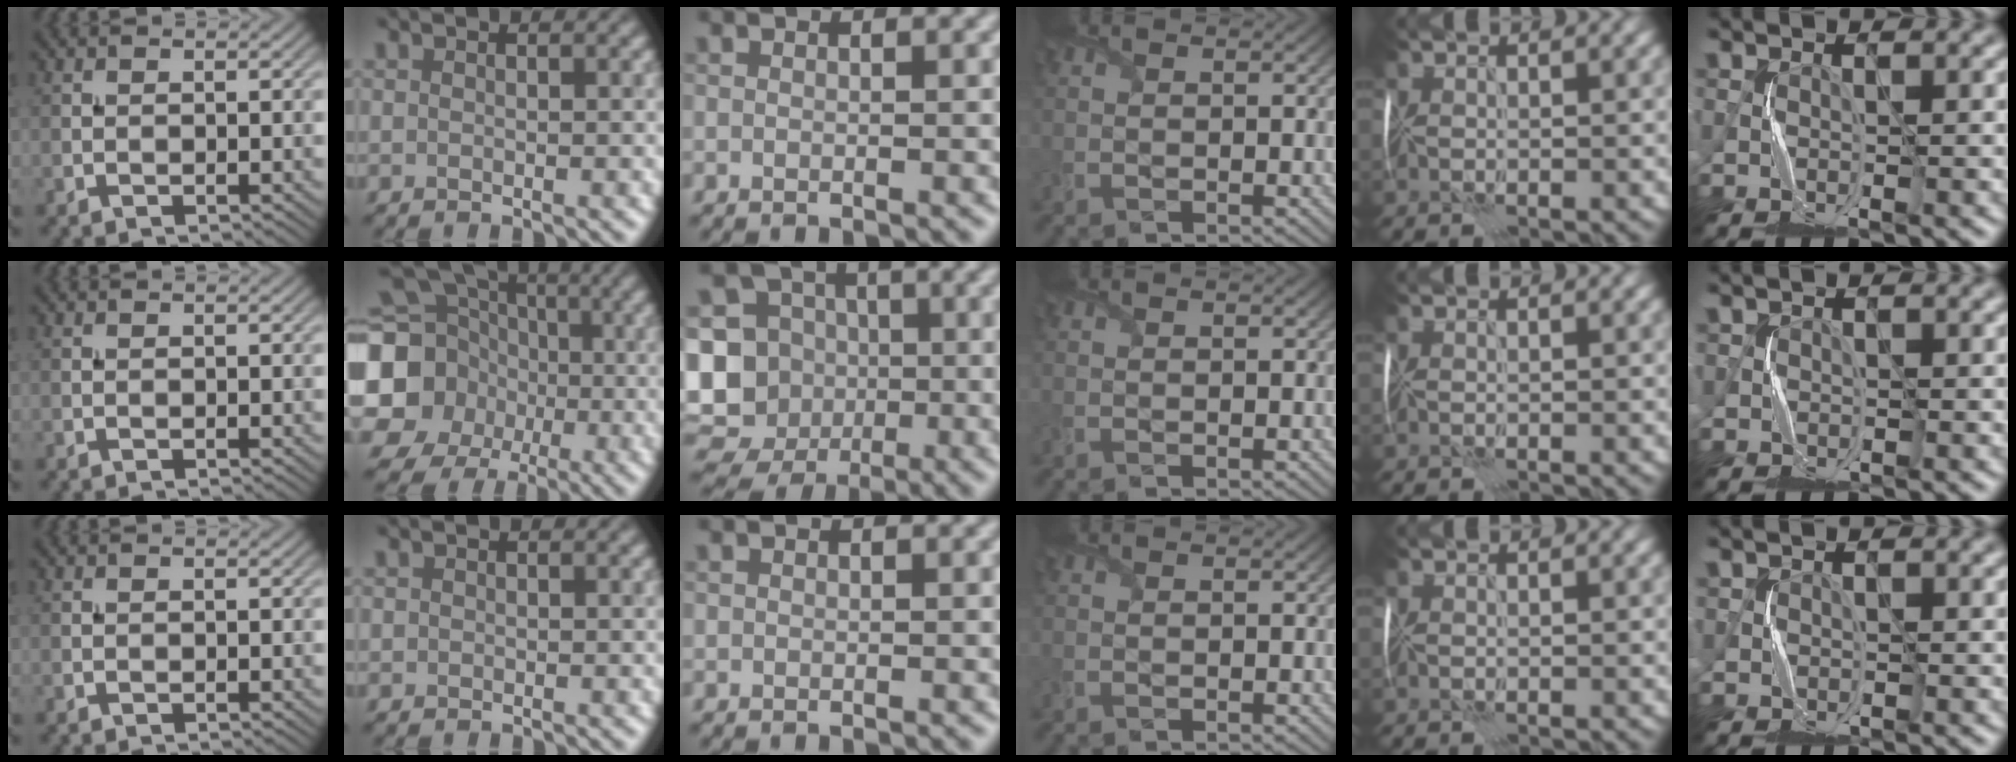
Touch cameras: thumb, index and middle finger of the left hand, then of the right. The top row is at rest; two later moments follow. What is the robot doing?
{"motion": "fold", "object": "shipping label"}